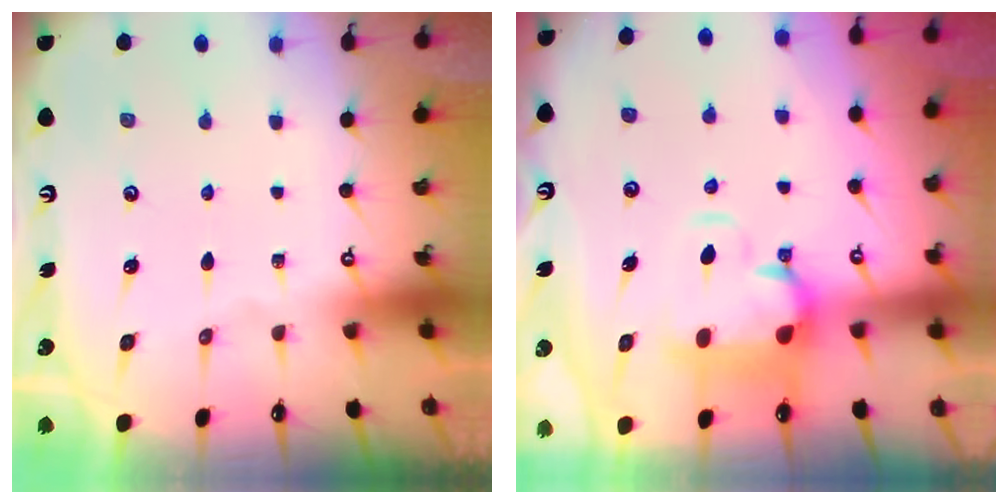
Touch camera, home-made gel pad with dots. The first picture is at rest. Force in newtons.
{"total": 2.7, "press": 1.9, "slide": 1.9}